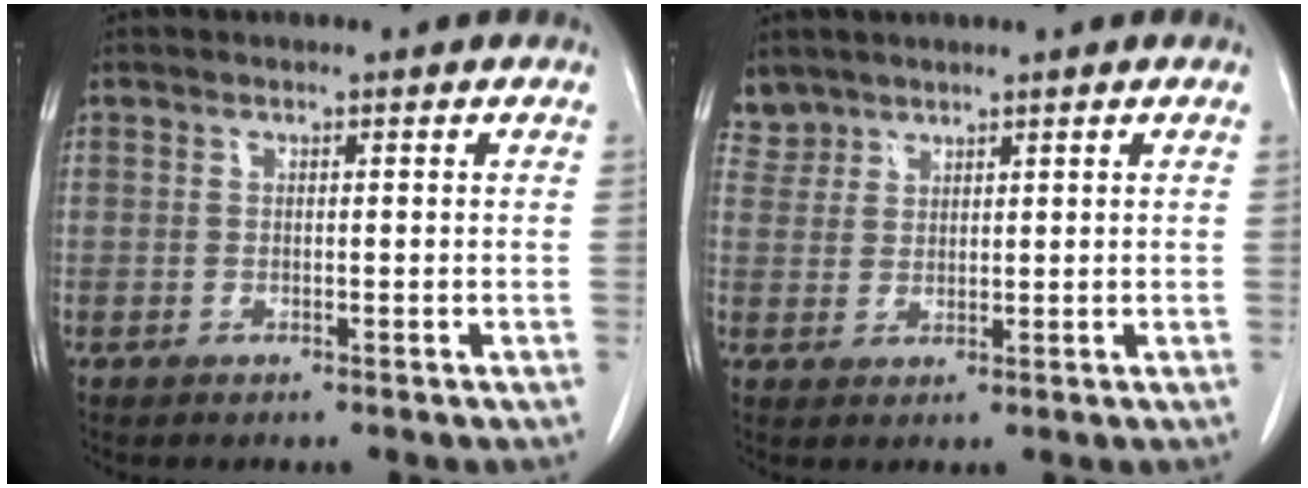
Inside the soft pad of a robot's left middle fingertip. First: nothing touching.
{"total": 3.1, "force": [2.7, 1.4, -0.5], "torque": [0.016, 0.008, 0.055]}